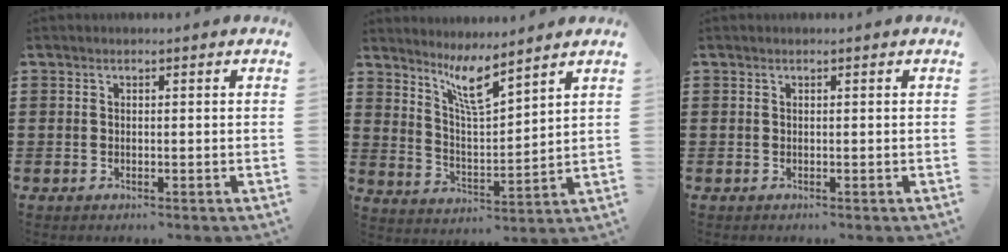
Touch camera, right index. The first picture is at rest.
{"total": 6.8, "force": [5.3, 0.9, 4.3], "torque": [-0.092, -0.021, 0.091]}
{"total": 0.0}